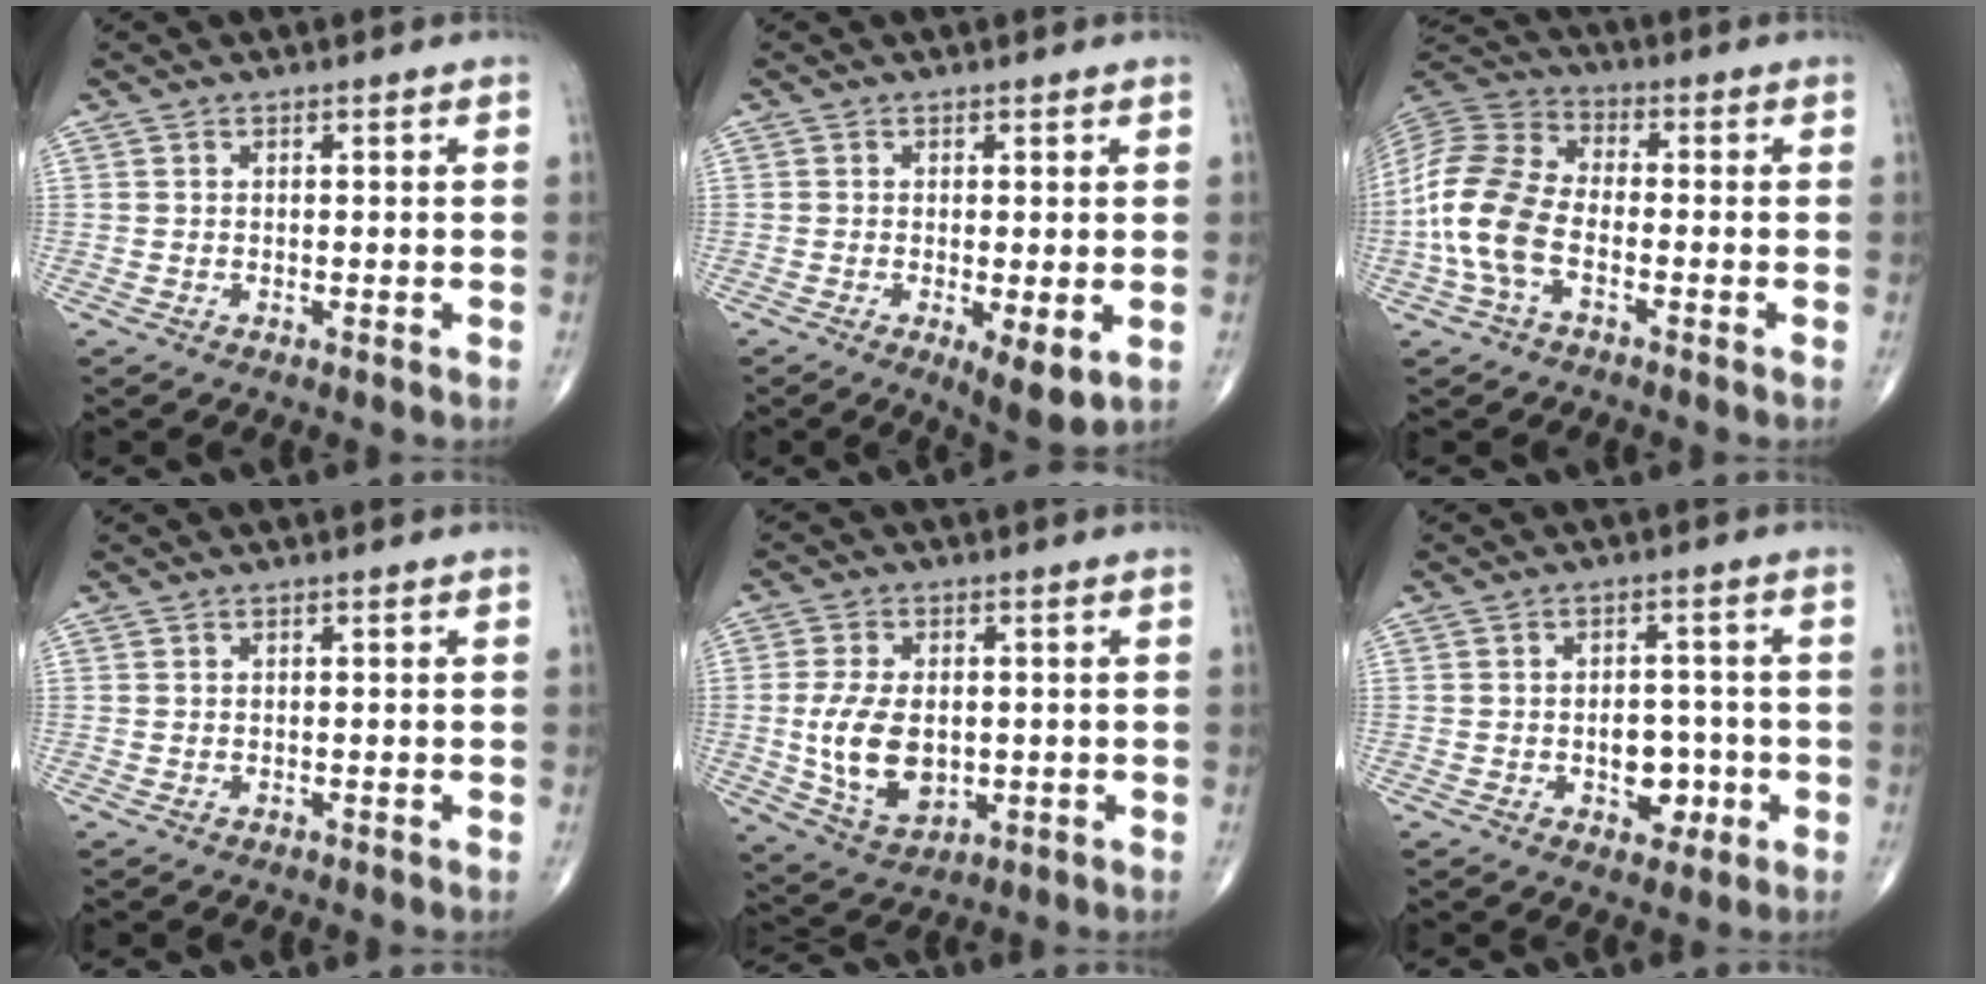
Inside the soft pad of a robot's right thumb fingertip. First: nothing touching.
{"total": 5.8, "force": [-1.3, 1.7, 5.4], "torque": [-0.086, -0.019, -0.018]}
{"total": 13.1, "force": [-3.3, 7.5, 10.2], "torque": [-0.220, 0.031, -0.074]}
{"total": 0.0}
{"total": 11.4, "force": [-0.6, 7.1, 8.9], "torque": [-0.157, -0.008, 0.002]}
{"total": 6.2, "force": [-1.6, 4.2, 4.2], "torque": [-0.023, 0.014, -0.017]}